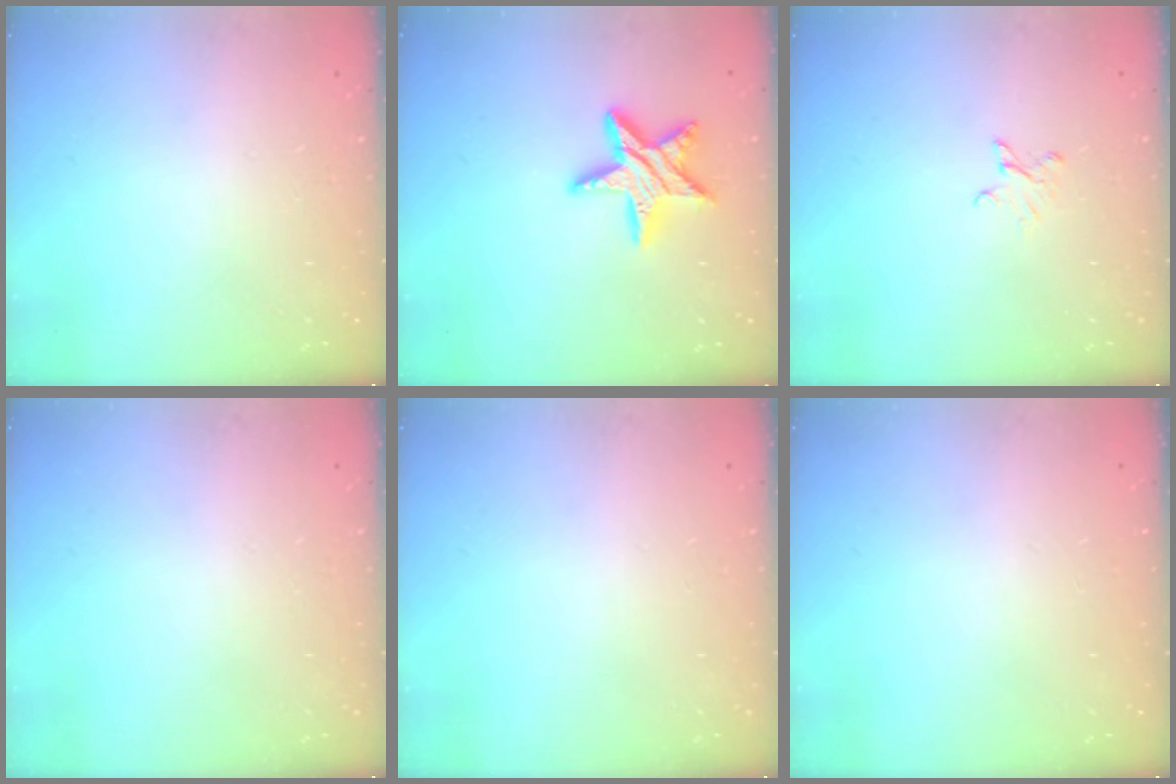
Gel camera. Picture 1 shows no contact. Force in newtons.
{"total": 11.6, "press": 11.6, "slide": 0.6}
{"total": 2.6, "press": 2.6, "slide": 0.3}
{"total": 0.0}
{"total": 0.0}
{"total": 0.0}